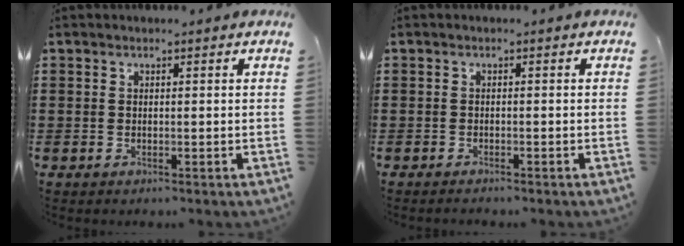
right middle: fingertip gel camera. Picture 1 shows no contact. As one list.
[{"total": 0.6, "force": [-0.5, 0.1, 0.2], "torque": [-0.005, -0.003, -0.010]}]